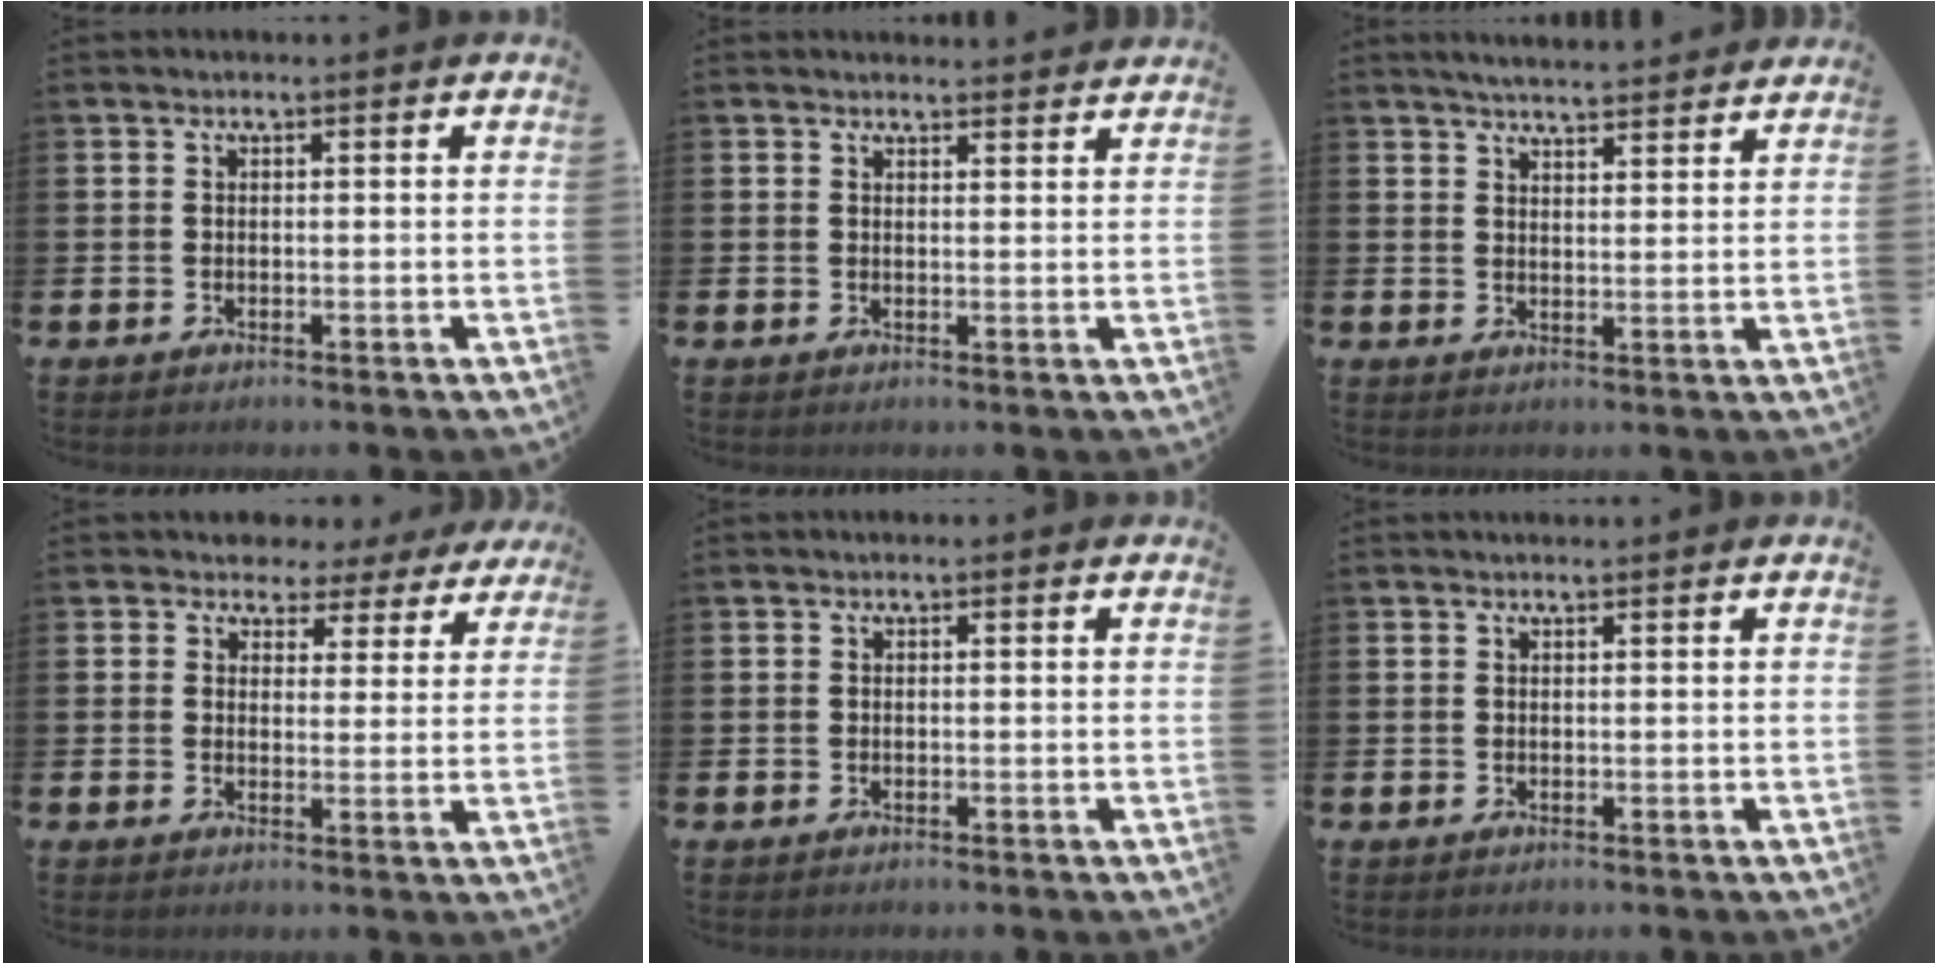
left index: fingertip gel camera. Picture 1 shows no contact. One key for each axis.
{"total": 1.9, "fx": 1.9, "fy": 0.2, "fz": -0.1, "tx": 0.007, "ty": -0.012, "tz": 0.033}
{"total": 4.3, "fx": 4.3, "fy": 0.0, "fz": 0.6, "tx": -0.023, "ty": -0.024, "tz": 0.077}
{"total": 3.3, "fx": 2.5, "fy": 2.2, "fz": 0.0, "tx": -0.005, "ty": -0.018, "tz": 0.037}
{"total": 0.0}
{"total": 0.0}